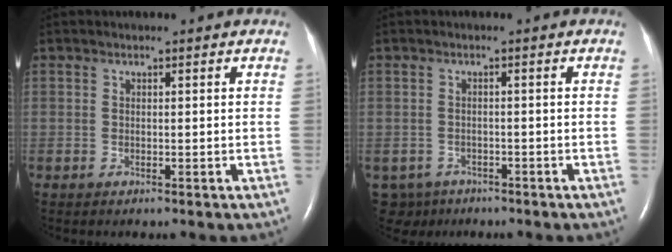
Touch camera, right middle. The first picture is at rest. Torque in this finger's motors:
{"motor_torque": [-0.24, -0.02, -0.10, 0.00]}